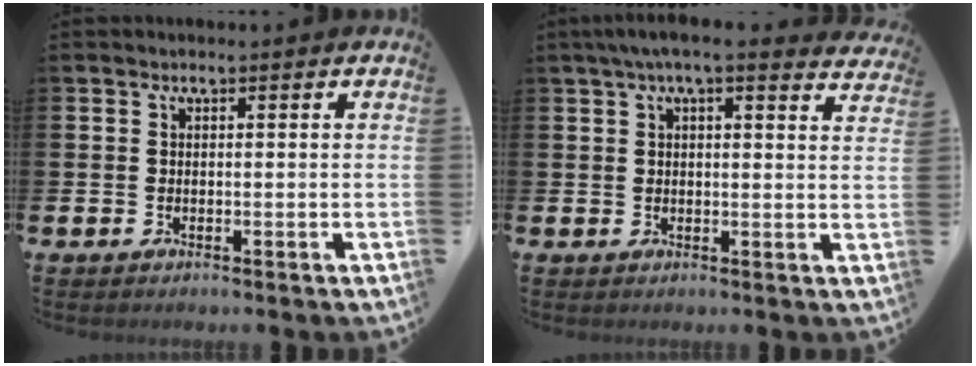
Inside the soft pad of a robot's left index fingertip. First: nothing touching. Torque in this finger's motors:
{"motor_torque": [1.15, -0.98, 0.72, 0.21]}